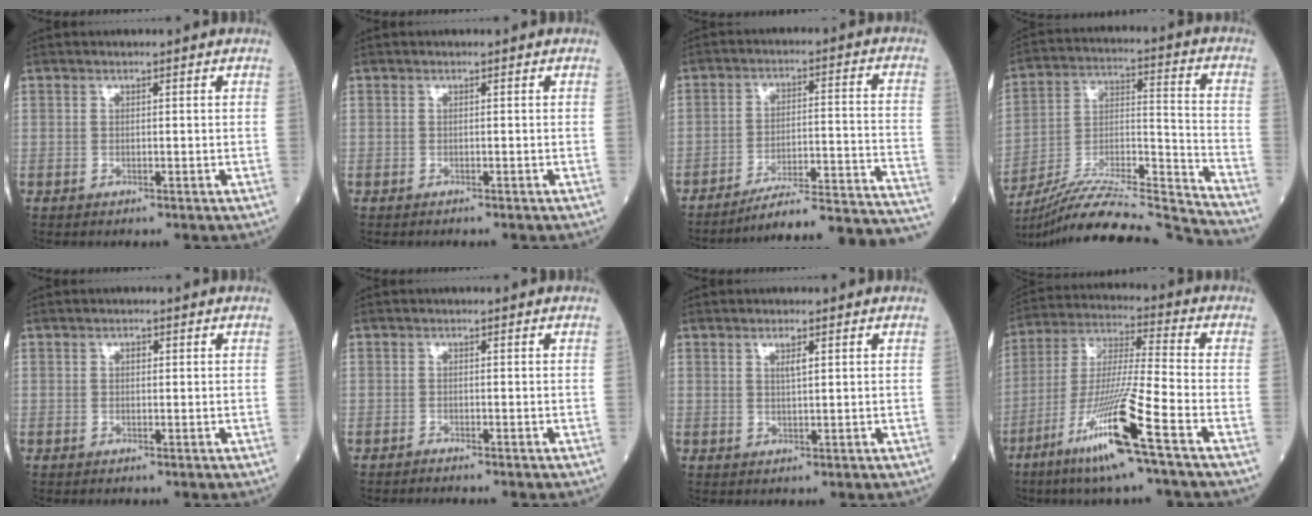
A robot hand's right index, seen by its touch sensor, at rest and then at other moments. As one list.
[{"total": 0.6, "force": [-0.5, 0.0, 0.2], "torque": [0.001, -0.001, -0.009]}, {"total": 22.3, "force": [-21.0, -1.0, 7.5], "torque": [-0.041, -0.001, -0.282]}, {"total": 24.3, "force": [-23.1, -1.5, 7.3], "torque": [-0.133, -0.009, -0.370]}, {"total": 0.7, "force": [0.1, 0.5, 0.5], "torque": [-0.009, 0.002, 0.001]}, {"total": 1.2, "force": [-1.1, -0.2, 0.4], "torque": [-0.004, 0.001, -0.017]}, {"total": 1.8, "force": [0.8, 0.2, 1.5], "torque": [-0.030, 0.000, 0.014]}, {"total": 15.2, "force": [-7.9, -1.1, 12.9], "torque": [-0.263, -0.031, -0.151]}]